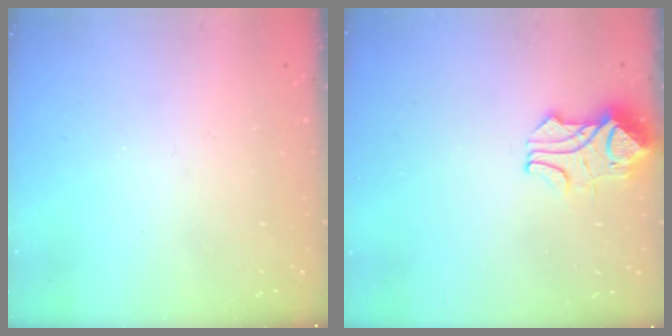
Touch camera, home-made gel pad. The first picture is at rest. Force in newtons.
{"total": 4.5, "press": 4.4, "slide": 0.9}